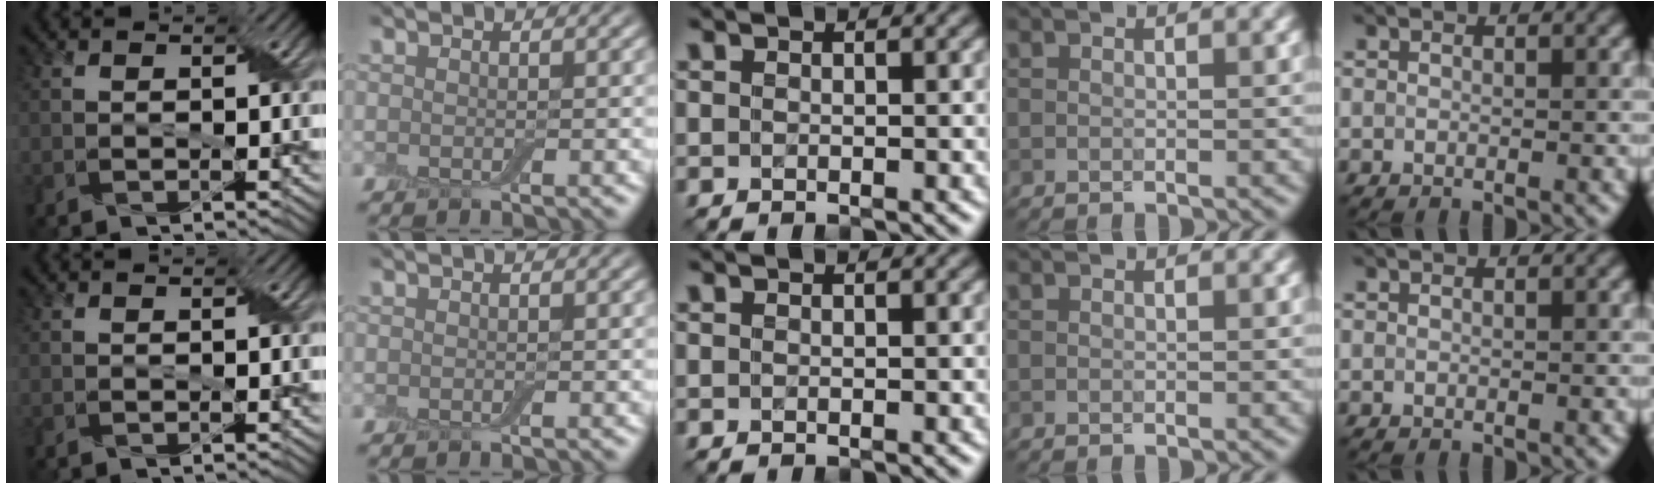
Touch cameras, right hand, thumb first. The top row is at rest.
{}